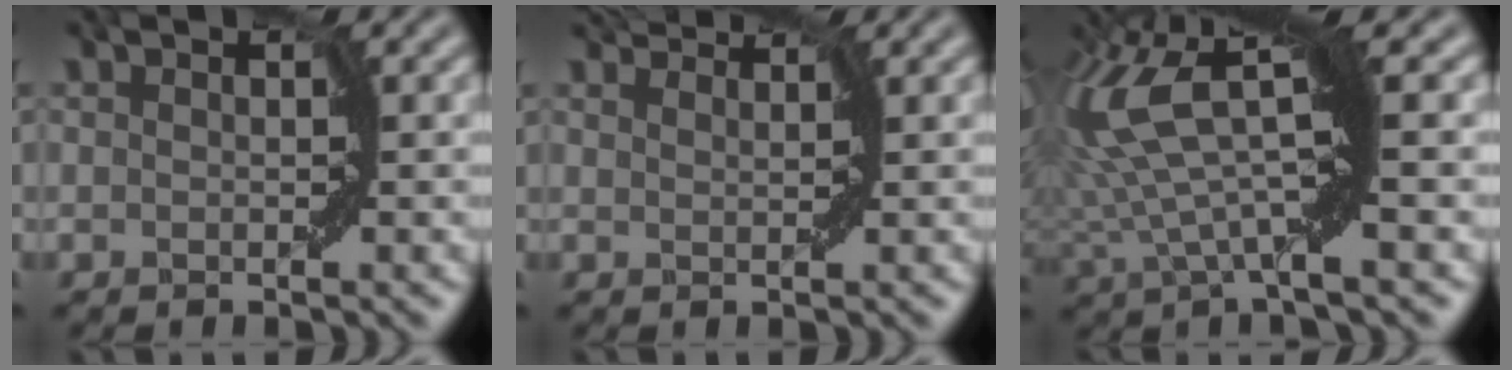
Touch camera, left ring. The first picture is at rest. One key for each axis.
{"total": 1.1, "fx": 1.1, "fy": -0.2, "fz": 0.1, "tx": -0.004, "ty": -0.001, "tz": 0.014}
{"total": 8.6, "fx": 1.6, "fy": 2.5, "fz": 8.1, "tx": -0.177, "ty": 0.001, "tz": 0.026}